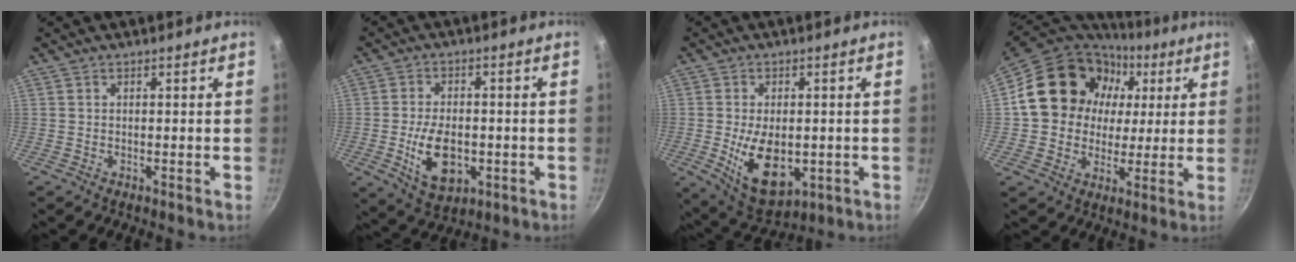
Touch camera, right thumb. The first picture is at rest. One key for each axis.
{"total": 11.0, "fx": -2.3, "fy": 6.6, "fz": 8.5, "tx": -0.135, "ty": 0.002, "tz": -0.027}
{"total": 12.1, "fx": -1.8, "fy": 7.2, "fz": 9.6, "tx": -0.141, "ty": -0.009, "tz": -0.010}
{"total": 19.7, "fx": 4.6, "fy": 16.8, "fz": 9.1, "tx": -0.143, "ty": 0.019, "tz": 0.075}